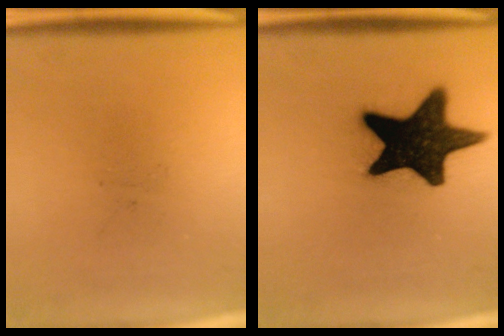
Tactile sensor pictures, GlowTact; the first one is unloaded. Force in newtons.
{"total": 17.9}